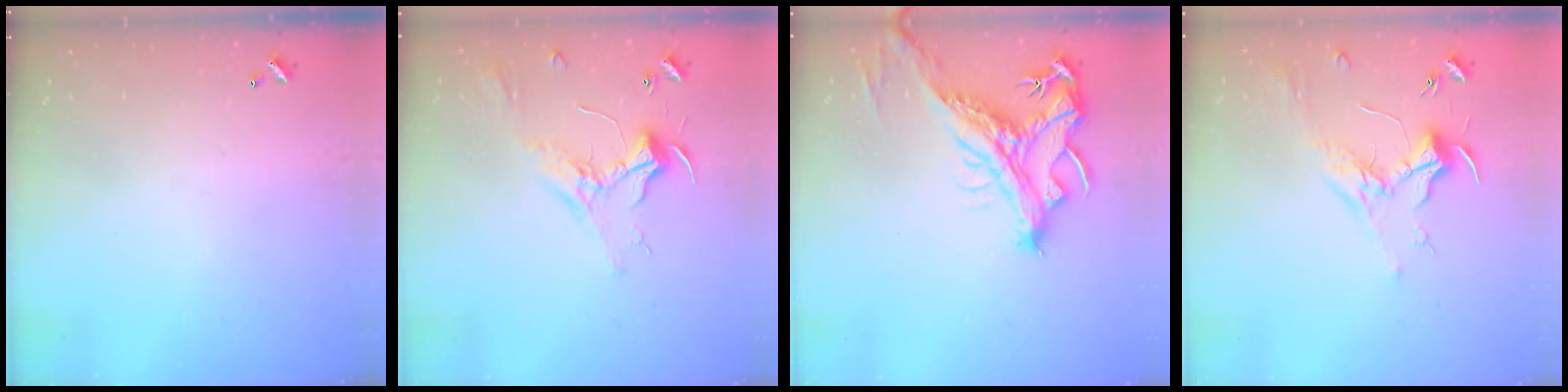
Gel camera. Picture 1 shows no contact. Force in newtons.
{"total": 2.4, "press": 2.3, "slide": 0.8}
{"total": 4.9, "press": 4.7, "slide": 1.6}
{"total": 1.8, "press": 1.7, "slide": 0.6}